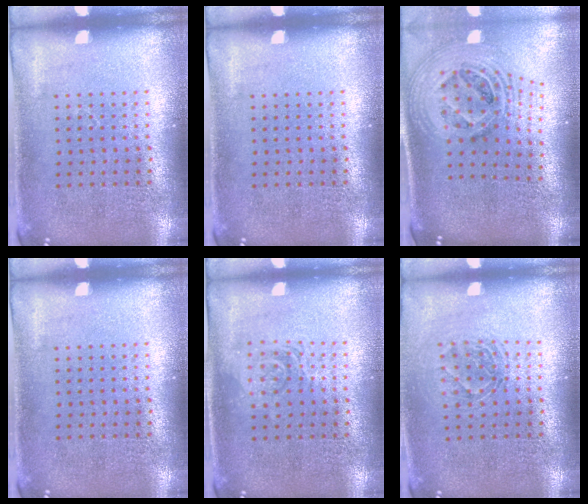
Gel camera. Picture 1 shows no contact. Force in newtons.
{"total": 0.0}
{"total": 2.7, "press": 1.9, "slide": 1.9}
{"total": 0.0}
{"total": 1.1, "press": 1.1, "slide": 0.3}
{"total": 1.2, "press": 1.1, "slide": 0.6}